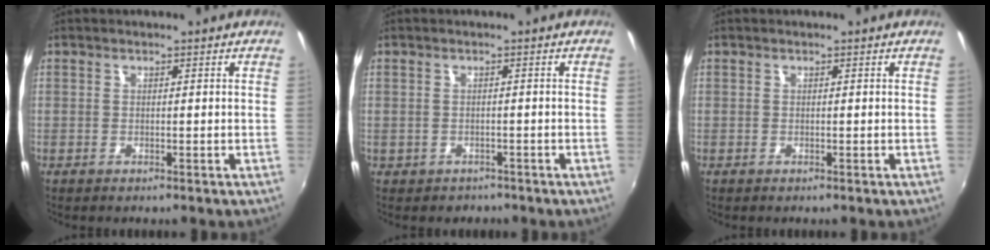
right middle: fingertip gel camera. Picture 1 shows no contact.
{"total": 1.7, "force": [-1.0, 1.3, 0.1], "torque": [-0.009, -0.002, -0.010]}
{"total": 0.0}